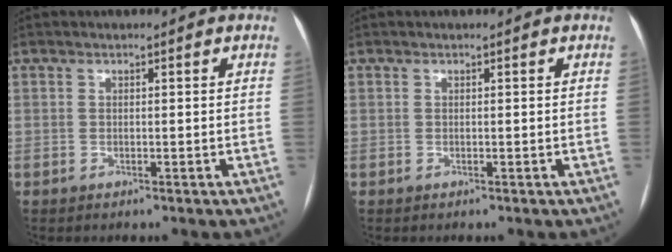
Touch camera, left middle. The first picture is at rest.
{"total": 0.0}